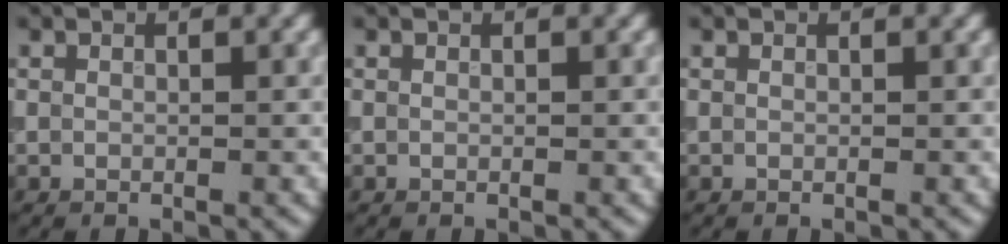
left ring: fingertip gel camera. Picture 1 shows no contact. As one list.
[{"total": 0.0}, {"total": 0.0}]